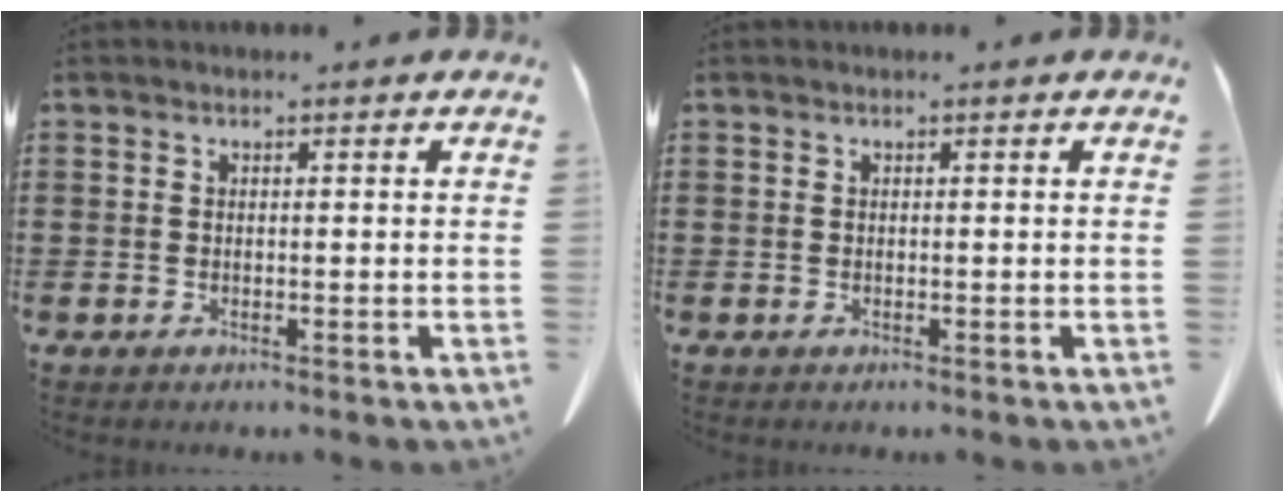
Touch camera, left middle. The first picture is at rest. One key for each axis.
{"total": 0.0}